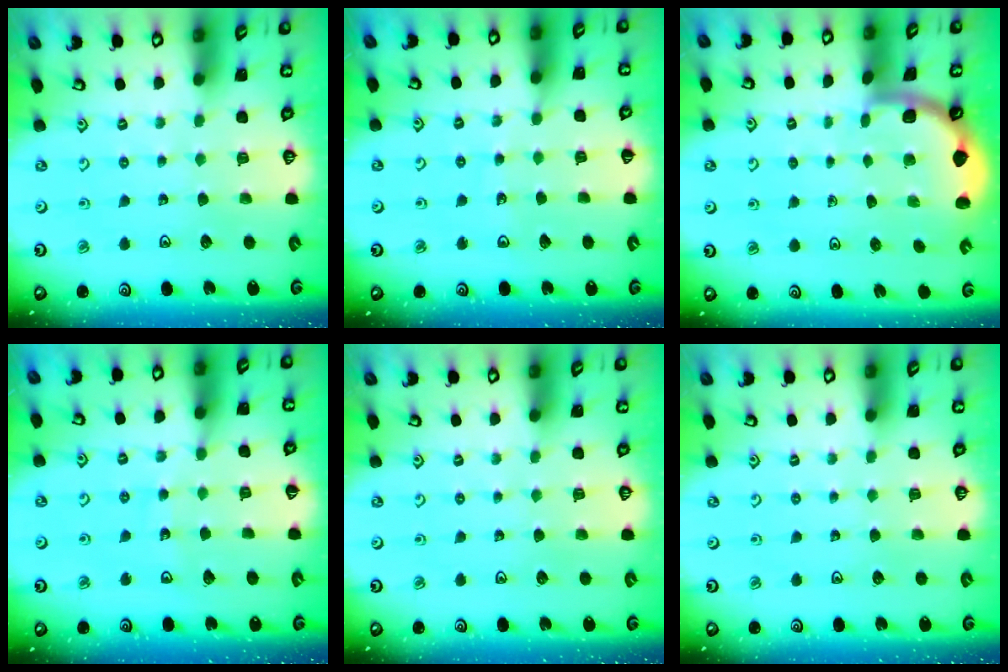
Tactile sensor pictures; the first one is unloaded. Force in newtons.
{"total": 2.7, "press": 2.7, "slide": 0.3}
{"total": 1.8, "press": 1.8, "slide": 0.1}
{"total": 8.5, "press": 8.4, "slide": 1.0}
{"total": 0.0}
{"total": 0.0}